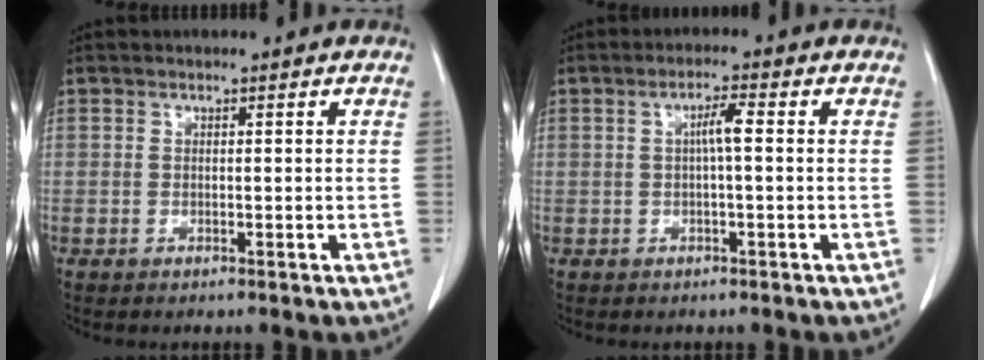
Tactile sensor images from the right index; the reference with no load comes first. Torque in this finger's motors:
{"motor_torque": [0.35, -0.09, 0.08, 0.05]}